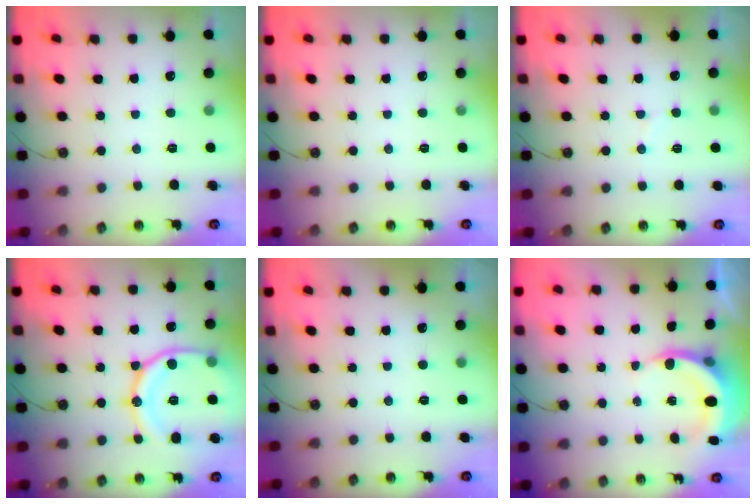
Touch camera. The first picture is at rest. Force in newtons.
{"total": 0.0}
{"total": 2.9, "press": 2.7, "slide": 1.1}
{"total": 18.2, "press": 18.1, "slide": 1.8}
{"total": 1.5, "press": 0.2, "slide": 1.5}
{"total": 6.3, "press": 6.1, "slide": 1.4}